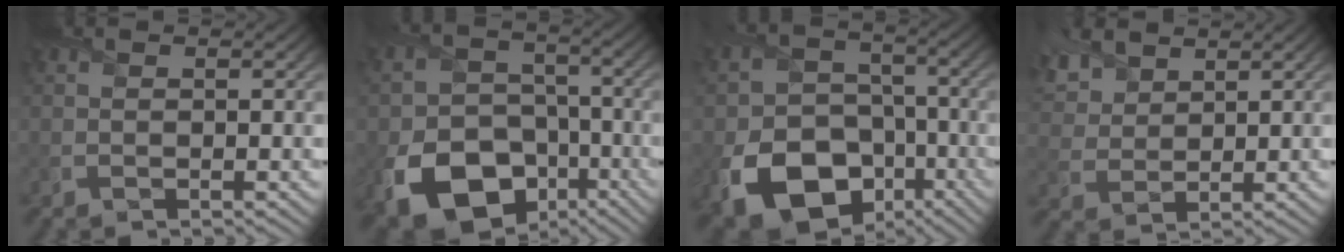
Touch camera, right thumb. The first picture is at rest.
{"total": 15.1, "force": [-7.0, 10.9, 7.8], "torque": [-0.174, -0.056, -0.119]}
{"total": 15.3, "force": [-6.9, 11.2, 7.9], "torque": [-0.173, -0.058, -0.117]}
{"total": 7.4, "force": [4.9, 3.8, 3.9], "torque": [-0.126, 0.019, 0.101]}